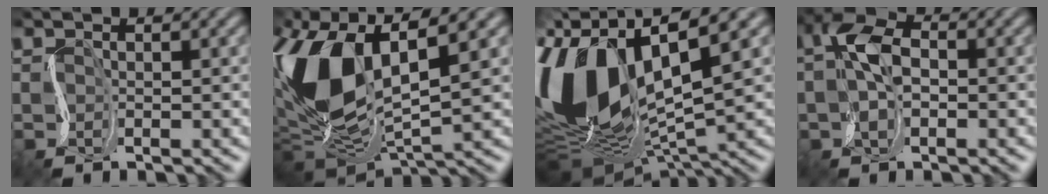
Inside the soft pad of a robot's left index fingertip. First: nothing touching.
{"total": 11.7, "force": [1.5, 5.8, 10.0], "torque": [-0.215, -0.007, 0.024]}
{"total": 13.1, "force": [1.0, 6.2, 11.5], "torque": [-0.247, 0.000, 0.019]}
{"total": 5.3, "force": [-0.2, 3.2, 4.3], "torque": [-0.088, 0.011, -0.012]}